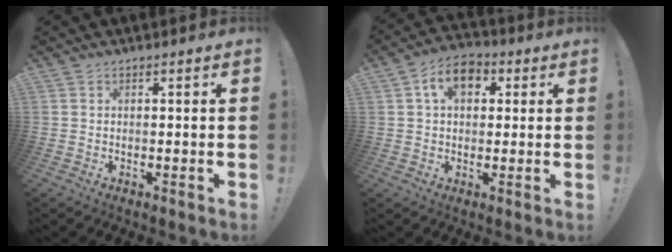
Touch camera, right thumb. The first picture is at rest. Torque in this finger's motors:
{"motor_torque": [0.79, 1.94, 0.83, 0.09, 0.03]}